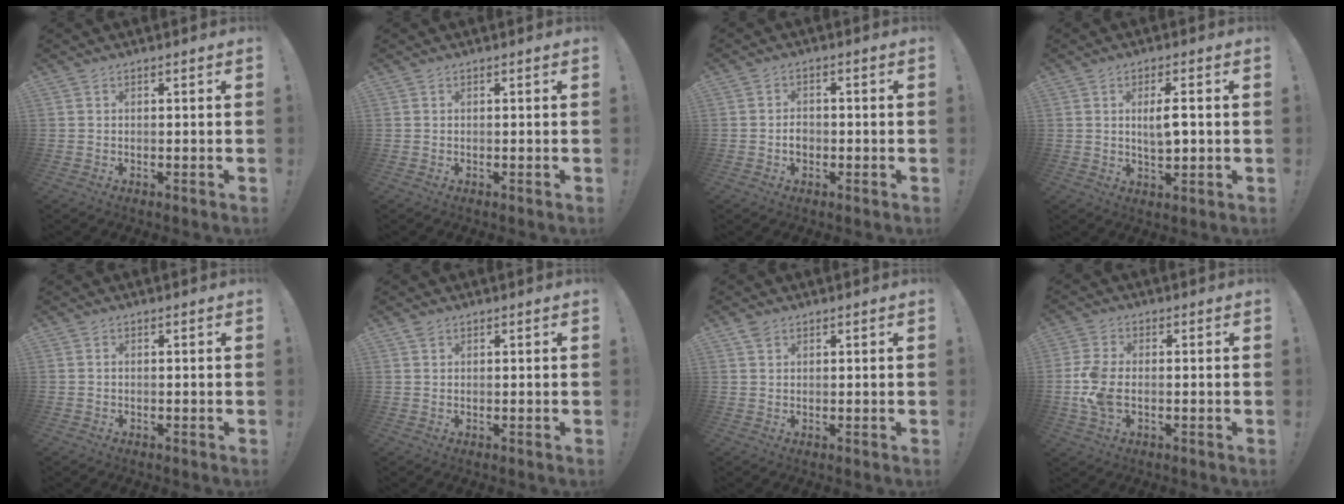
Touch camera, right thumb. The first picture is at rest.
{"total": 0.0}
{"total": 3.0, "force": [-1.2, 2.2, 1.8], "torque": [-0.024, 0.006, -0.022]}
{"total": 5.5, "force": [0.7, 1.6, 5.3], "torque": [-0.076, -0.007, 0.008]}
{"total": 0.7, "force": [-0.5, 0.5, -0.1], "torque": [-0.005, 0.005, -0.007]}
{"total": 1.2, "force": [0.8, 0.7, 0.5], "torque": [-0.011, 0.000, 0.016]}
{"total": 2.1, "force": [1.4, 1.2, 1.0], "torque": [-0.020, 0.001, 0.027]}
{"total": 8.7, "force": [-1.3, 5.1, 6.9], "torque": [-0.147, -0.004, -0.019]}